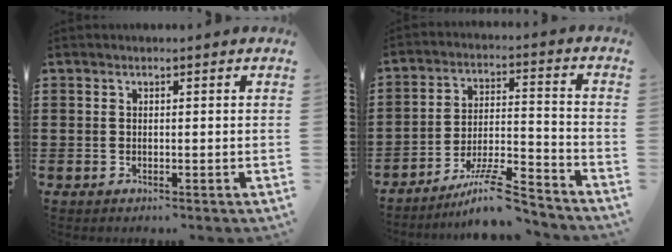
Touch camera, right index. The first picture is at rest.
{"total": 10.1, "force": [-8.5, 1.2, 5.4], "torque": [-0.094, 0.016, -0.162]}